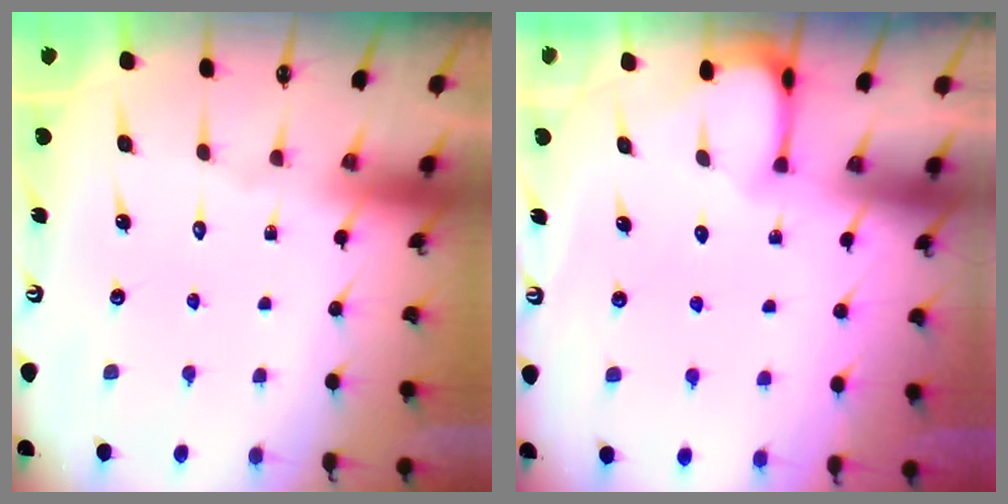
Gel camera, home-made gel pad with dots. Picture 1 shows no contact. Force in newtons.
{"total": 2.0, "press": 2.0, "slide": 0.2}